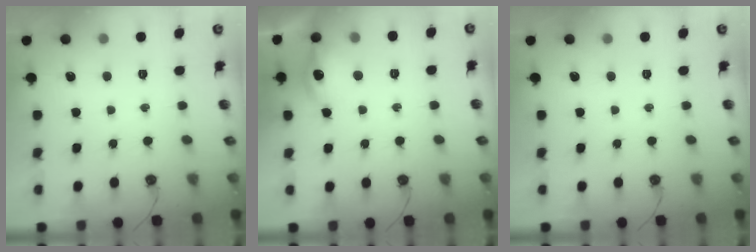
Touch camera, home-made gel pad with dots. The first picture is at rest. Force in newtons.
{"total": 11.4, "press": 11.4, "slide": 0.9}
{"total": 0.0}